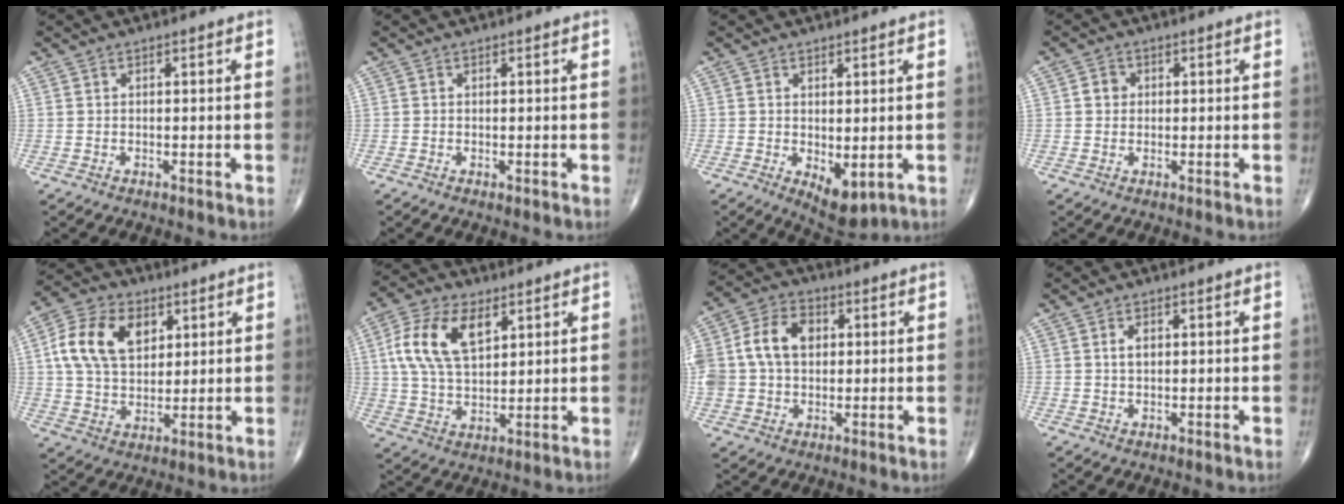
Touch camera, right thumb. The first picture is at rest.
{"total": 0.0}
{"total": 5.9, "force": [-1.1, 2.9, 5.0], "torque": [-0.058, -0.011, -0.001]}
{"total": 2.3, "force": [0.3, 2.1, 0.9], "torque": [-0.001, 0.004, 0.001]}
{"total": 14.2, "force": [4.3, 9.5, 9.6], "torque": [-0.161, 0.002, 0.077]}
{"total": 13.3, "force": [4.6, 7.3, 10.1], "torque": [-0.193, -0.003, 0.089]}
{"total": 12.6, "force": [1.9, 9.3, 8.3], "torque": [-0.150, 0.018, 0.033]}
{"total": 2.4, "force": [0.6, 1.5, 1.8], "torque": [-0.031, 0.000, 0.012]}